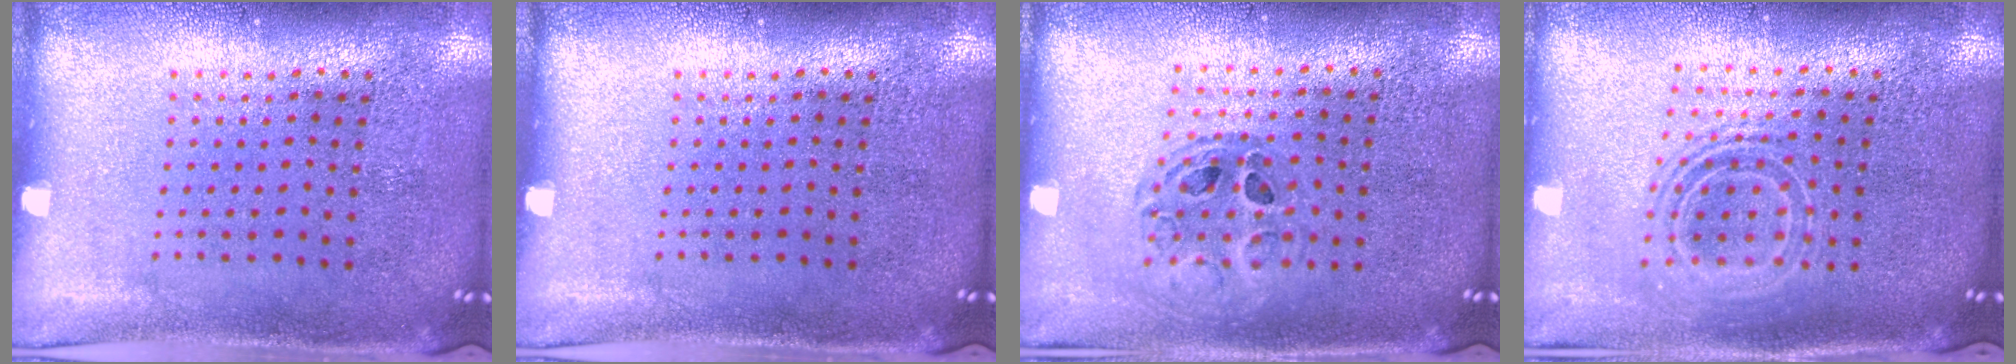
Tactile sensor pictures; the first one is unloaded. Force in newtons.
{"total": 0.0}
{"total": 0.8, "press": 0.8, "slide": 0.1}
{"total": 1.7, "press": 1.4, "slide": 1.1}